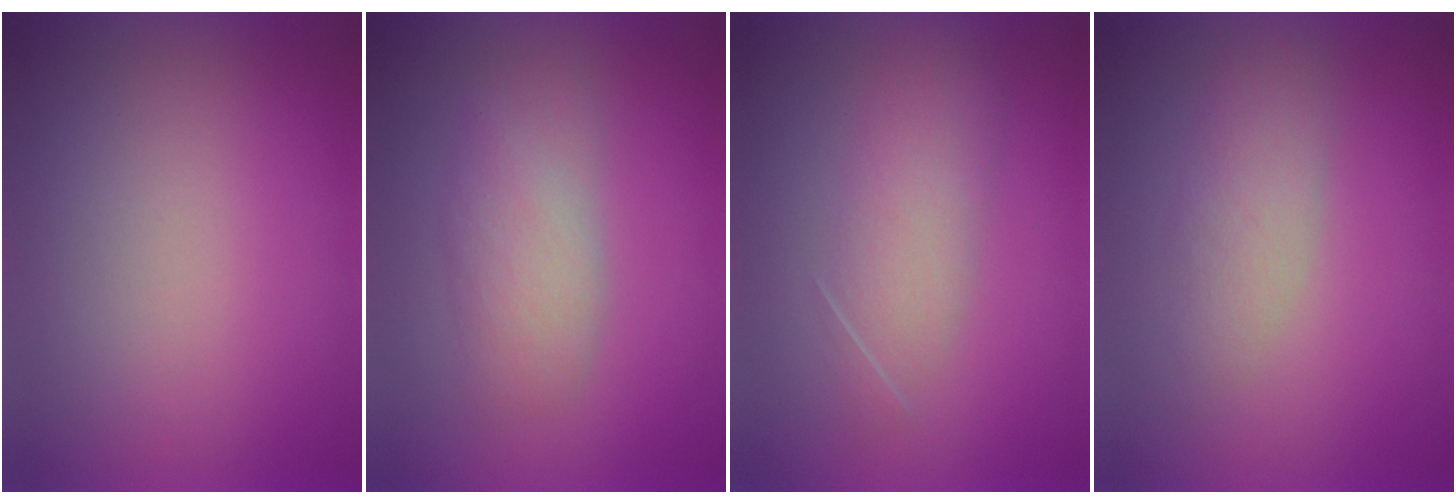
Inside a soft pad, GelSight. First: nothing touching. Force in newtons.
{"total": 4.0}
{"total": 3.3}
{"total": 2.9}